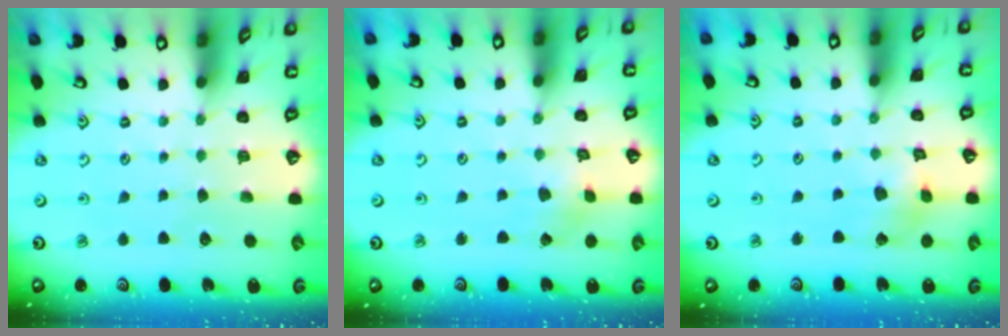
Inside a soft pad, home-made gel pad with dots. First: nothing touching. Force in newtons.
{"total": 2.5, "press": 2.5, "slide": 0.3}
{"total": 4.1, "press": 4.1, "slide": 0.6}